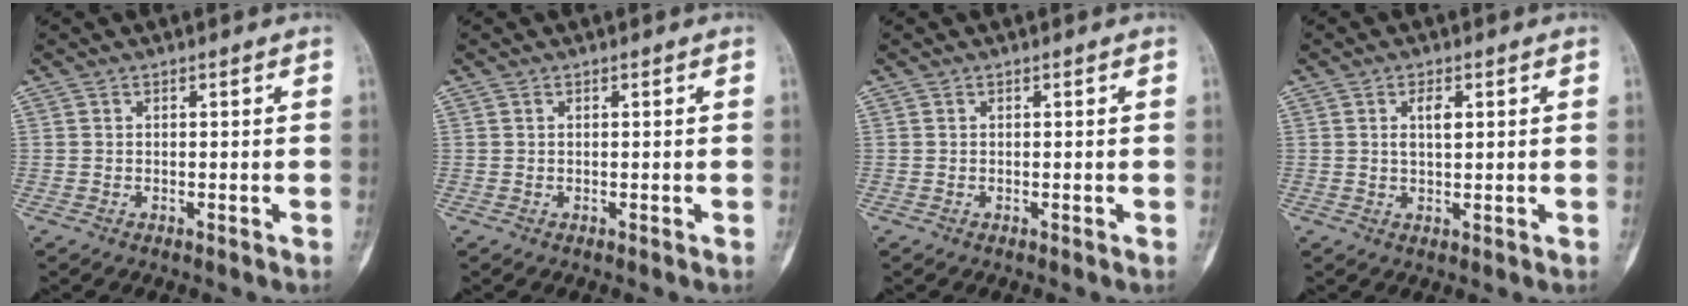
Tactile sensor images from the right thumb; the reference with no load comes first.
{"total": 0.0}
{"total": 0.0}
{"total": 3.1, "force": [0.9, 1.3, 2.7], "torque": [-0.045, -0.003, 0.015]}